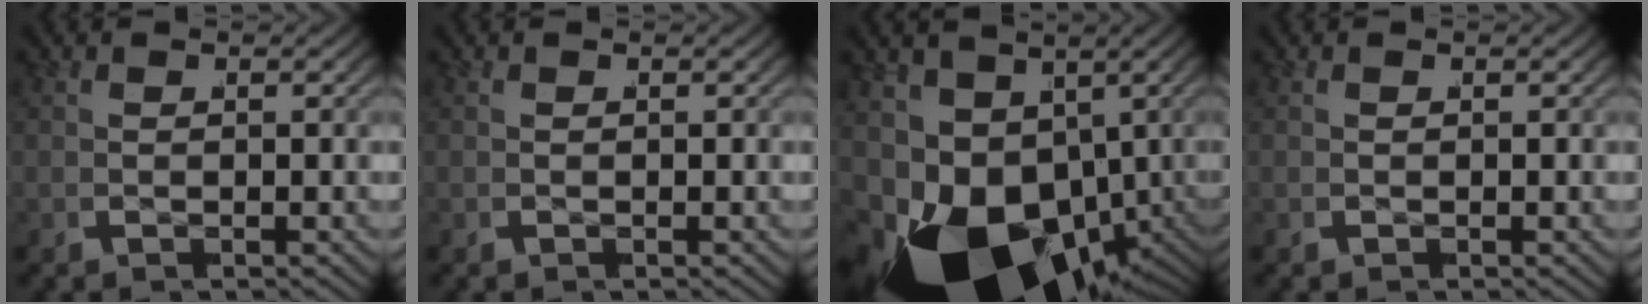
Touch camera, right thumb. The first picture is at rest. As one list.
[{"total": 0.0}, {"total": 24.7, "force": [-5.3, 16.8, 17.3], "torque": [-0.337, -0.086, -0.053]}, {"total": 0.0}]